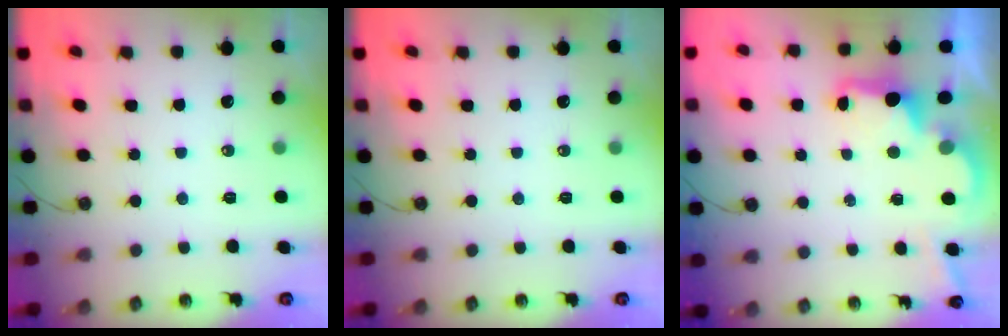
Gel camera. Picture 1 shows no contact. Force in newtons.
{"total": 0.0}
{"total": 2.5, "press": 2.4, "slide": 0.8}